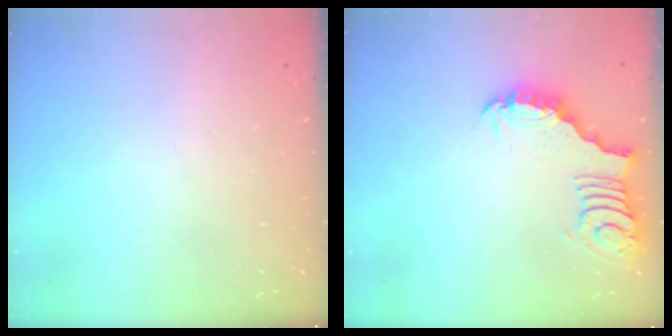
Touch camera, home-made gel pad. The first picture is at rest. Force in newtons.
{"total": 3.4, "press": 3.4, "slide": 0.7}